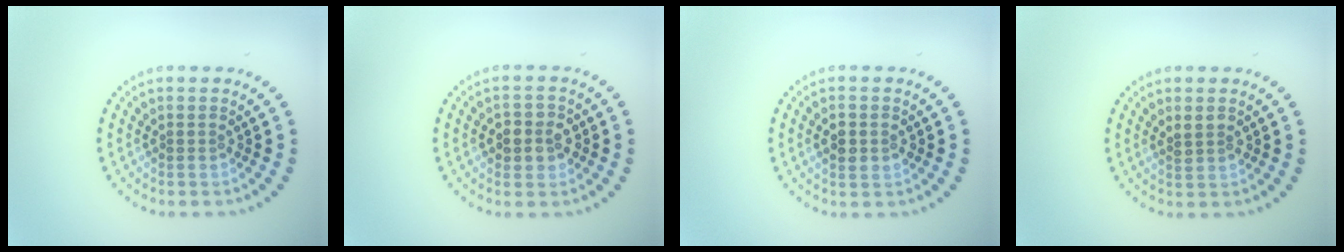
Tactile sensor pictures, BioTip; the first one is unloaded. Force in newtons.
{"total": 2.7, "press": 2.6, "slide": 0.7}
{"total": 2.5, "press": 2.5, "slide": 0.1}
{"total": 1.4, "press": 1.3, "slide": 0.5}